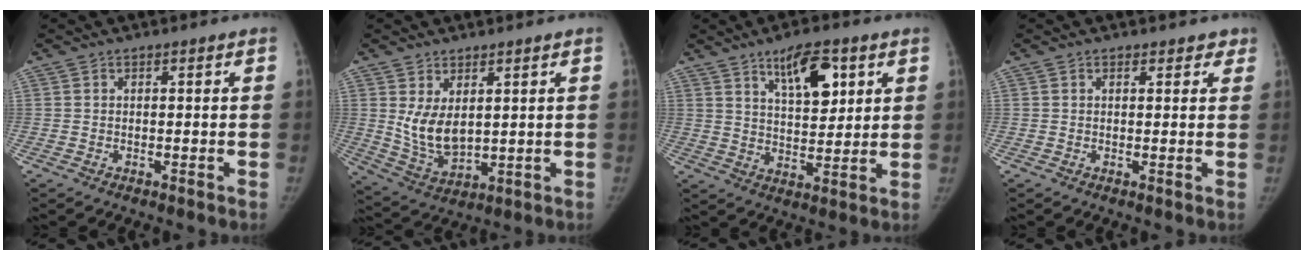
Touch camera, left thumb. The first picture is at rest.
{"total": 8.0, "force": [2.1, 4.8, 6.0], "torque": [-0.099, -0.025, 0.060]}
{"total": 10.7, "force": [5.5, 4.5, 8.0], "torque": [-0.104, -0.031, 0.095]}
{"total": 2.4, "force": [1.7, 1.5, 0.9], "torque": [0.018, -0.003, 0.015]}